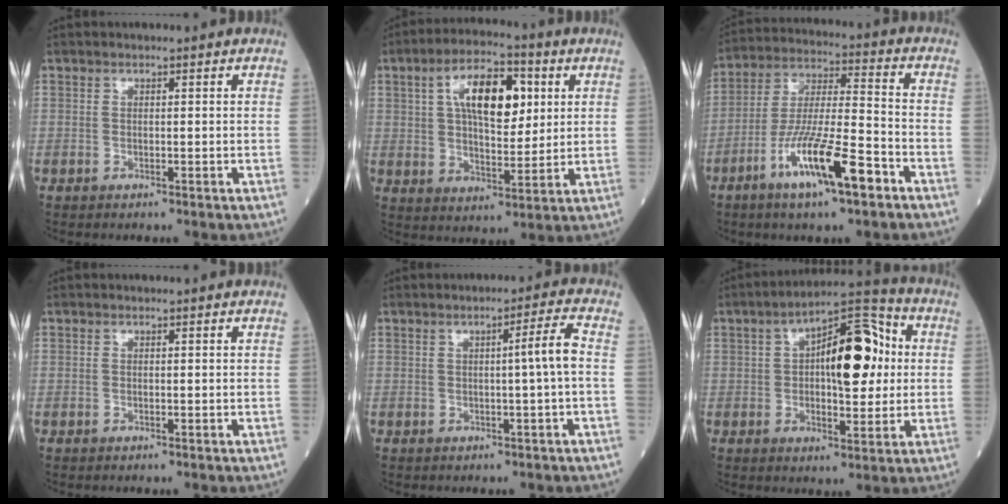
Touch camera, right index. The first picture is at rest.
{"total": 12.2, "force": [3.8, 5.0, 10.5], "torque": [-0.183, 0.020, 0.062]}
{"total": 14.1, "force": [-7.2, 1.7, 11.9], "torque": [-0.226, -0.015, -0.133]}
{"total": 0.0}
{"total": 4.0, "force": [-0.1, -0.8, 3.9], "torque": [-0.057, 0.004, -0.001]}
{"total": 14.2, "force": [2.2, 5.1, 13.0], "torque": [-0.198, 0.033, 0.031]}